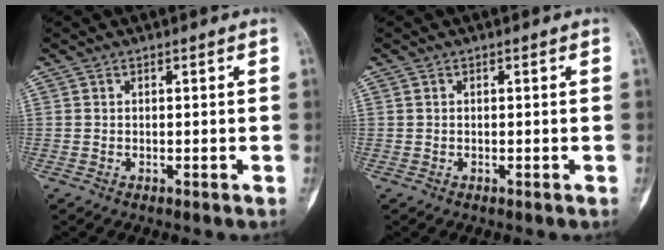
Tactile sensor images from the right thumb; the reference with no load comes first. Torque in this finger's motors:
{"motor_torque": [0.06, -0.20, 0.33, -0.15, -0.02]}